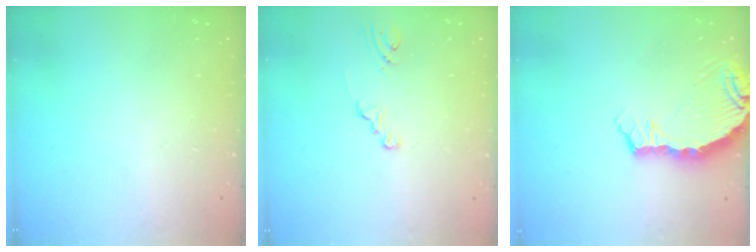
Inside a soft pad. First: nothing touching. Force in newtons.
{"total": 1.8, "press": 1.8, "slide": 0.2}
{"total": 6.9, "press": 6.4, "slide": 2.7}